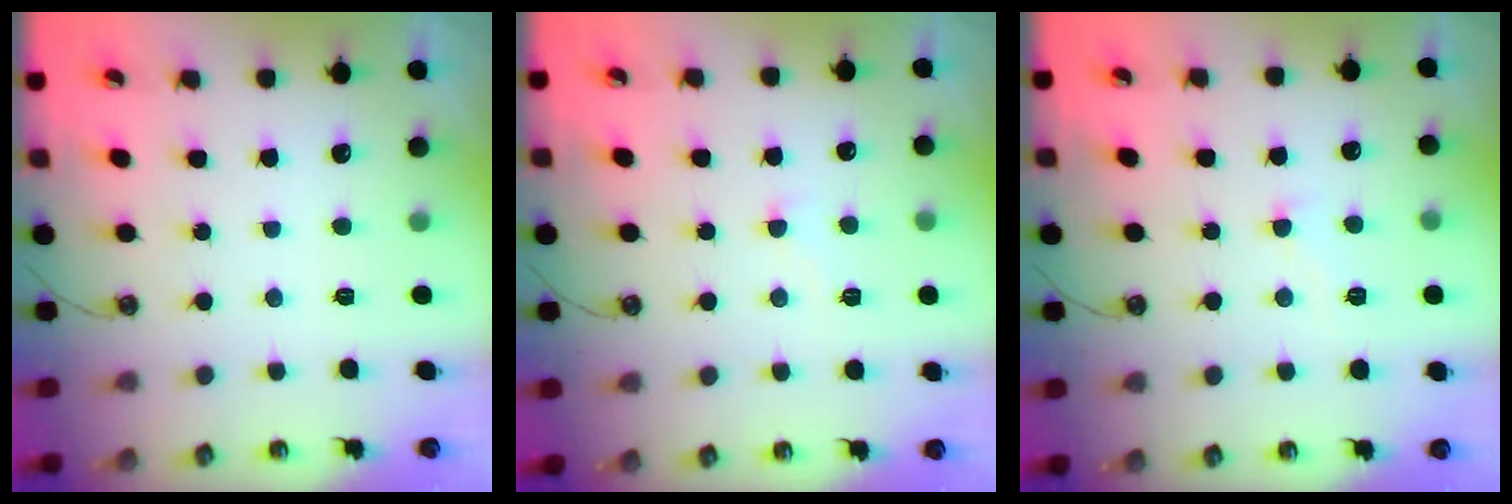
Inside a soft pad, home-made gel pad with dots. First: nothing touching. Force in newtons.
{"total": 4.6, "press": 4.6, "slide": 0.5}
{"total": 3.3, "press": 3.2, "slide": 0.7}